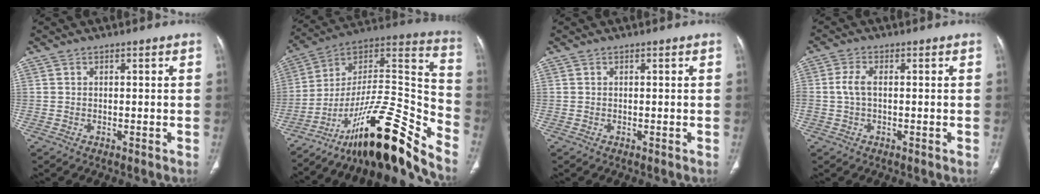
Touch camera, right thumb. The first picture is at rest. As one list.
[{"total": 24.4, "force": [-18.5, 4.4, 15.2], "torque": [-0.214, 0.126, -0.310]}, {"total": 0.0}, {"total": 3.5, "force": [0.0, 1.8, 3.0], "torque": [-0.076, 0.005, -0.004]}]